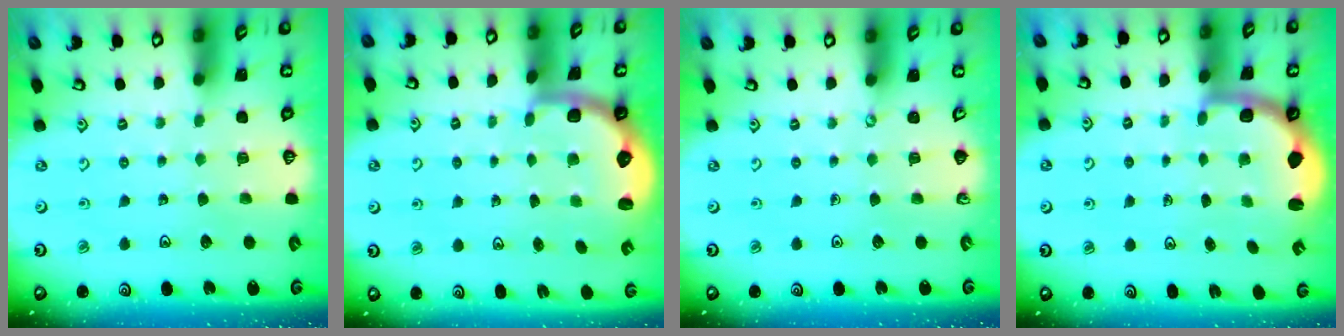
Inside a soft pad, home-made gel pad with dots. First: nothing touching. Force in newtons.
{"total": 3.0, "press": 2.1, "slide": 2.1}
{"total": 0.0}
{"total": 2.1, "press": 1.9, "slide": 1.0}